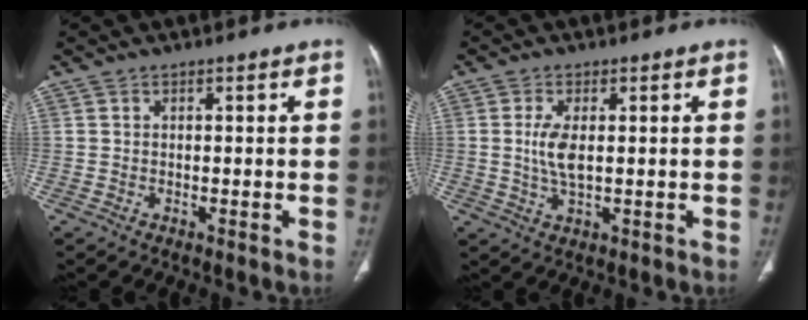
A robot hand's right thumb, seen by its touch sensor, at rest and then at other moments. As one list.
[{"total": 4.9, "force": [0.4, 1.9, 4.5], "torque": [-0.102, -0.008, 0.013]}]